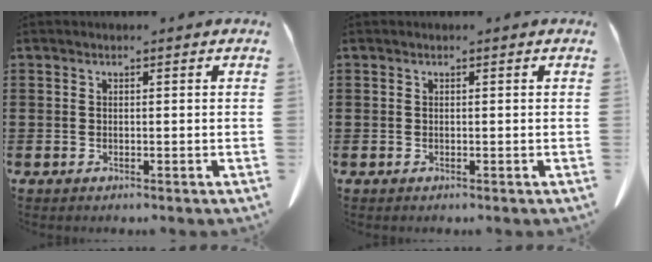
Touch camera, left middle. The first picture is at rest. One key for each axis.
{"total": 0.0}